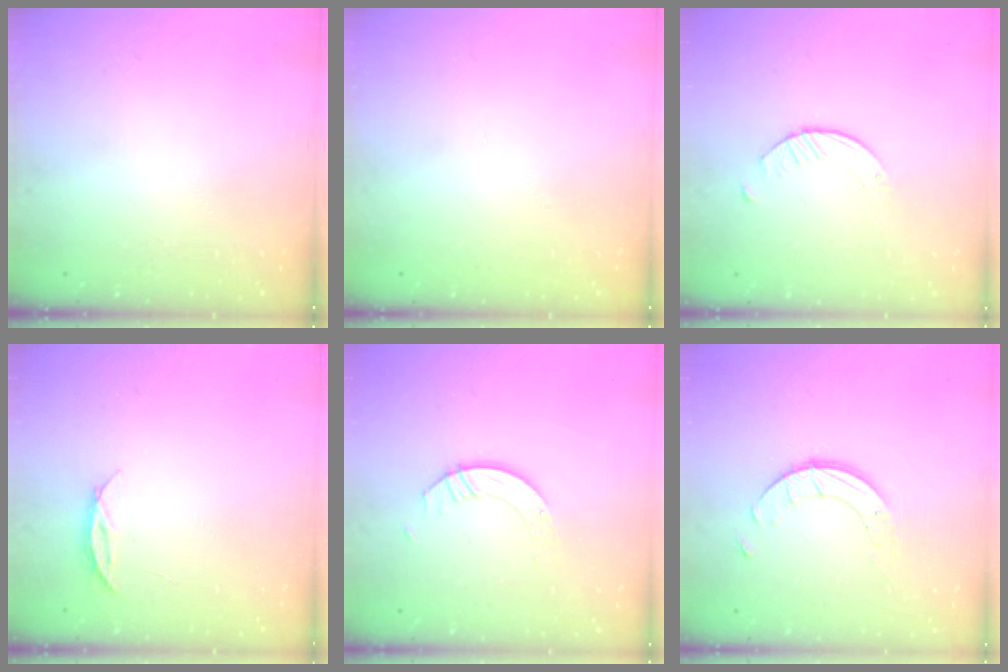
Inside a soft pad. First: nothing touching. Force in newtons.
{"total": 0.0}
{"total": 1.6, "press": 1.6, "slide": 0.3}
{"total": 4.0, "press": 3.9, "slide": 0.4}
{"total": 4.0, "press": 4.0, "slide": 0.3}
{"total": 5.1, "press": 5.1, "slide": 0.3}